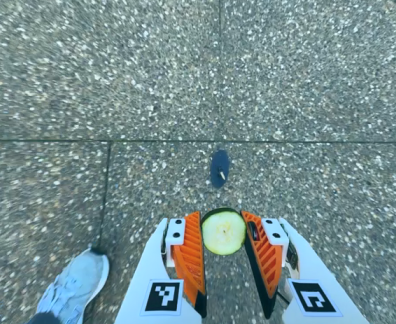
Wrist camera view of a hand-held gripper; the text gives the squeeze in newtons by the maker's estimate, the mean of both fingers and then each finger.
{"total": 8.9, "left": 8.3, "right": 9.5}